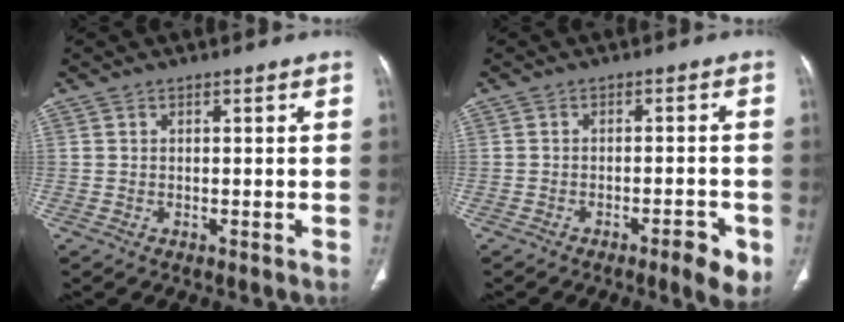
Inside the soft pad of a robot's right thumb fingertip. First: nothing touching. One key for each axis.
{"total": 5.3, "fx": -2.7, "fy": 1.3, "fz": 4.4, "tx": -0.057, "ty": 0.008, "tz": -0.035}